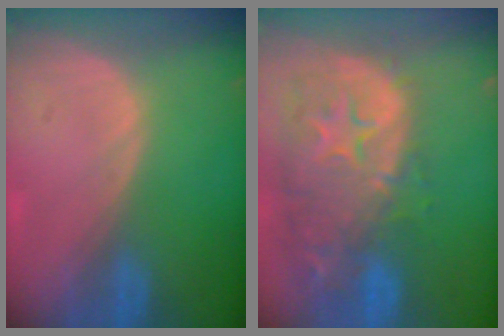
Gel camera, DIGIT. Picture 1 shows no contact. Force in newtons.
{"total": 14.5, "press": 11.7, "slide": 8.5}